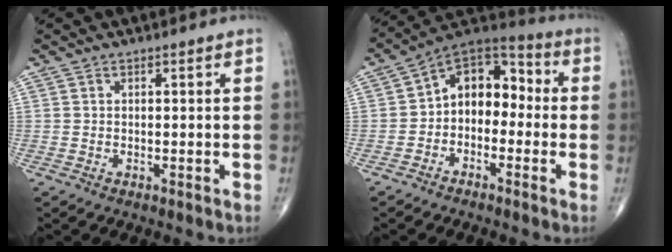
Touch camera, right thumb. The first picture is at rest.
{"total": 11.2, "force": [-1.2, 7.8, 7.9], "torque": [-0.077, 0.049, -0.043]}